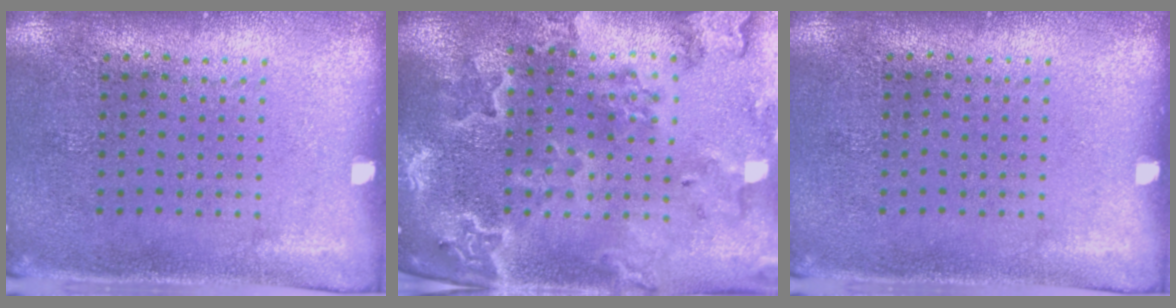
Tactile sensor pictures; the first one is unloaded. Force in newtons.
{"total": 2.9, "press": 2.7, "slide": 1.0}
{"total": 0.0}